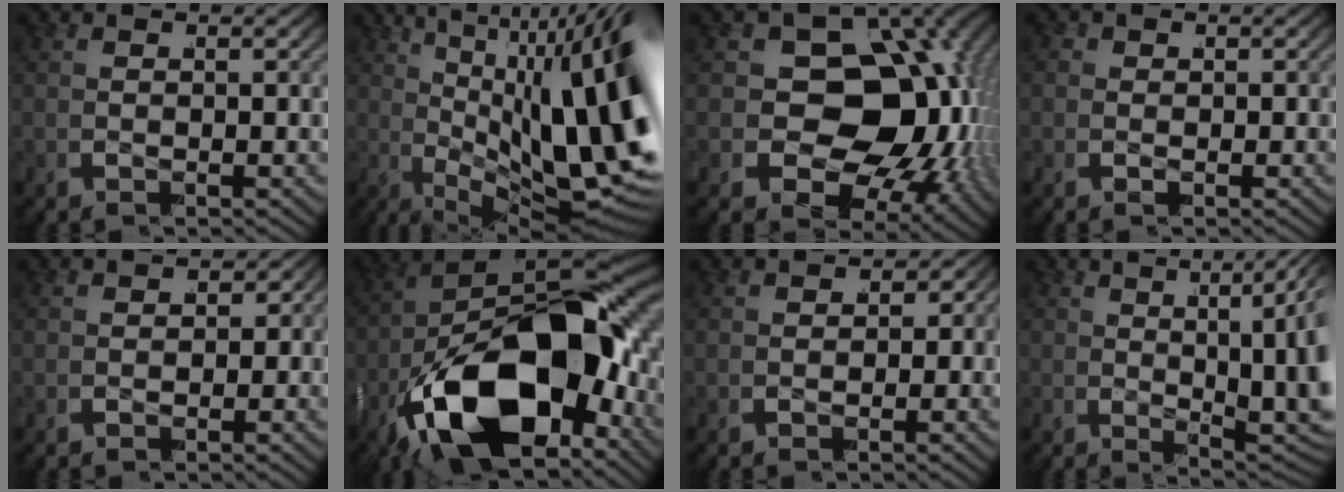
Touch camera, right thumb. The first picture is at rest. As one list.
[{"total": 18.0, "force": [-3.1, 9.4, 15.1], "torque": [-0.237, -0.039, -0.027]}, {"total": 18.9, "force": [0.3, 13.9, 12.8], "torque": [-0.226, -0.024, -0.002]}, {"total": 1.3, "force": [-0.1, 1.3, 0.3], "torque": [-0.014, -0.012, 0.001]}, {"total": 2.3, "force": [-0.6, 1.8, 1.4], "torque": [-0.017, -0.007, -0.008]}, {"total": 25.6, "force": [-4.5, 15.1, 20.2], "torque": [-0.378, -0.053, -0.047]}, {"total": 3.0, "force": [-0.6, 2.2, 1.9], "torque": [-0.027, -0.007, -0.009]}, {"total": 9.7, "force": [0.0, 3.9, 8.9], "torque": [-0.130, -0.001, 0.007]}]